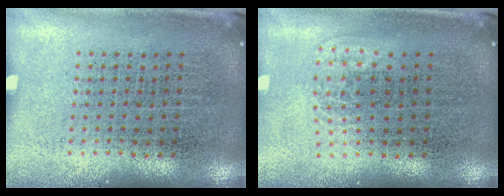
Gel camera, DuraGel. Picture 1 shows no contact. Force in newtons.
{"total": 1.0, "press": 0.7, "slide": 0.8}